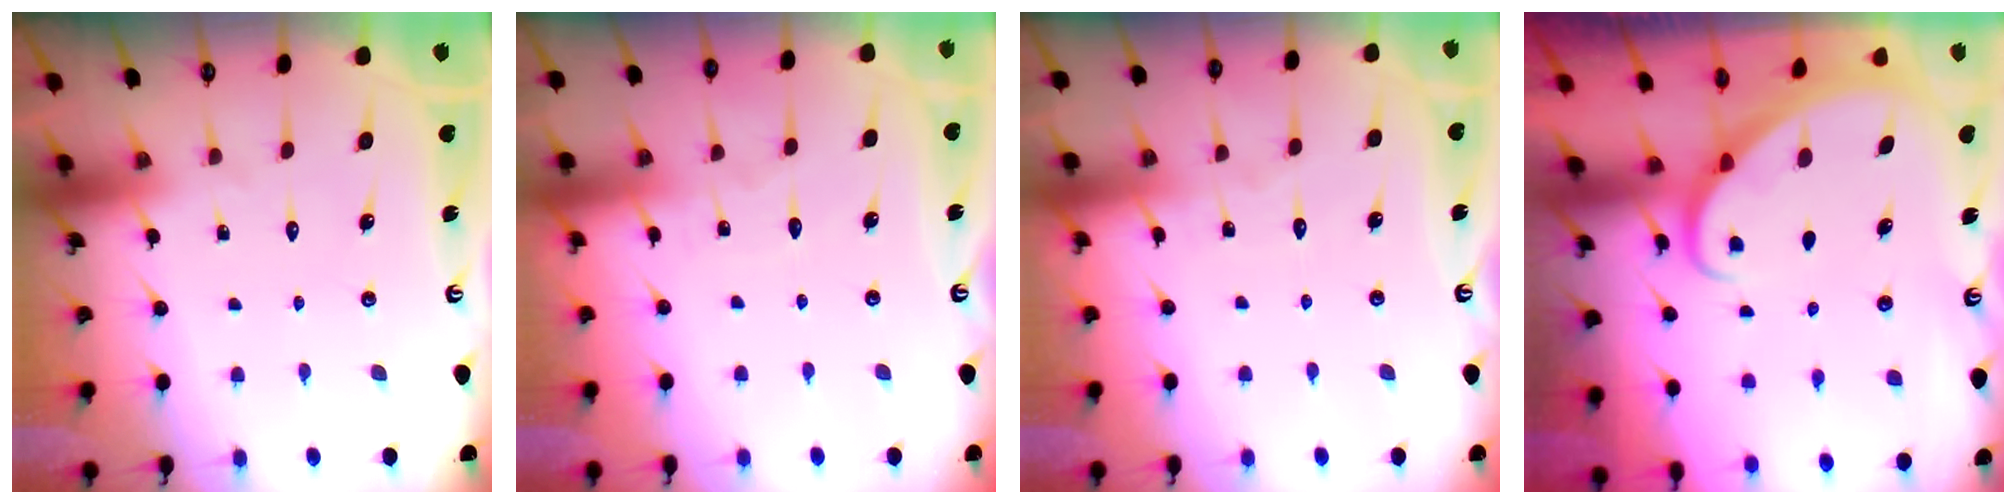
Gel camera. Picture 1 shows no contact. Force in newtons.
{"total": 3.1, "press": 3.1, "slide": 0.4}
{"total": 2.8, "press": 2.8, "slide": 0.3}
{"total": 2.3, "press": 2.3, "slide": 0.1}